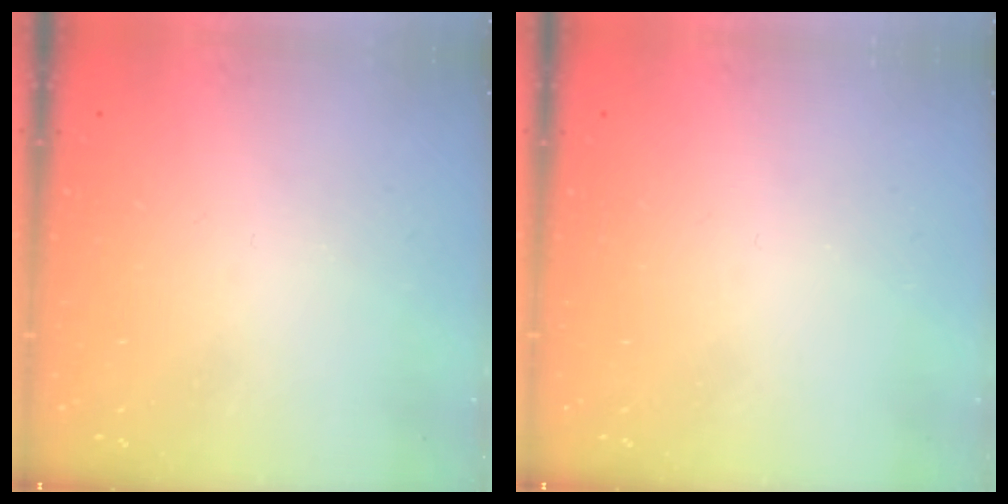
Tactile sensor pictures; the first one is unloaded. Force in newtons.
{"total": 0.0}